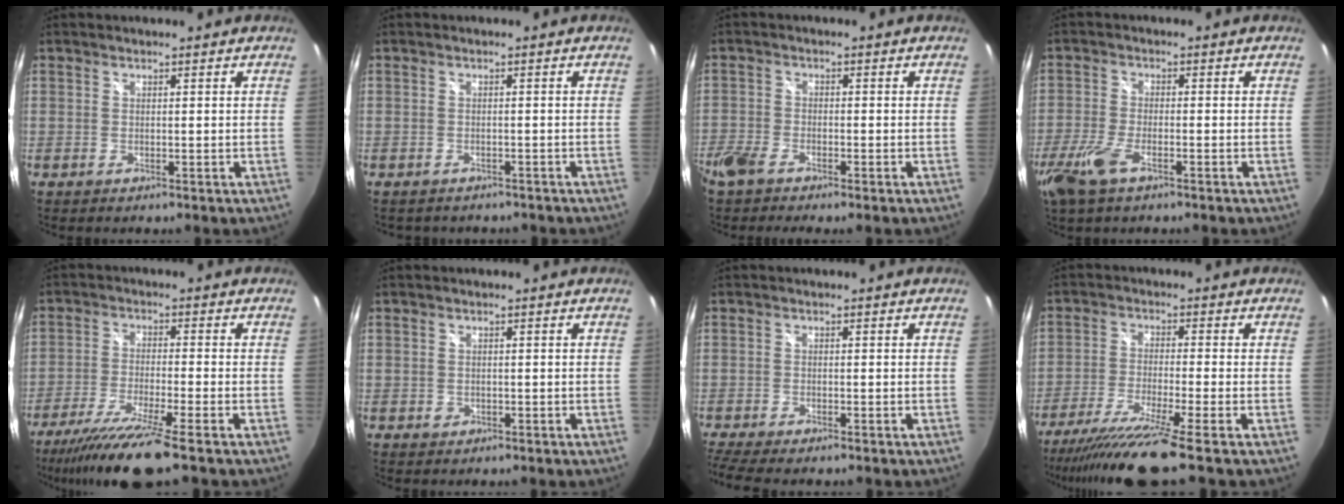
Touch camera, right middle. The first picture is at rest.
{"total": 2.9, "force": [-2.5, 1.3, 0.9], "torque": [-0.018, -0.010, -0.030]}
{"total": 4.9, "force": [-3.9, 1.4, 2.6], "torque": [-0.071, -0.014, -0.079]}
{"total": 7.6, "force": [-4.5, 2.8, 5.4], "torque": [-0.138, -0.015, -0.088]}
{"total": 11.8, "force": [-9.1, -0.7, 7.5], "torque": [-0.163, -0.035, -0.161]}
{"total": 1.0, "force": [-0.3, 1.0, 0.3], "torque": [-0.002, -0.003, -0.004]}
{"total": 5.0, "force": [-4.2, 0.1, 2.8], "torque": [-0.071, -0.028, -0.076]}
{"total": 11.2, "force": [-8.9, -2.1, 6.4], "torque": [-0.137, -0.038, -0.158]}